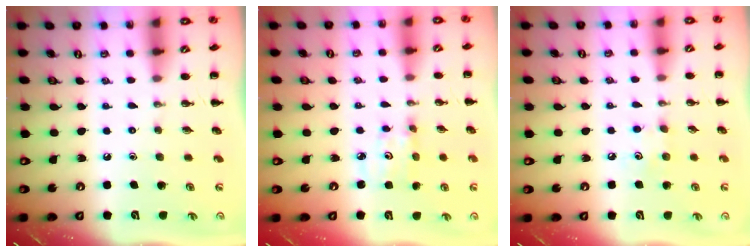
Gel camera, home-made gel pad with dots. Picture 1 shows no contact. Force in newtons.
{"total": 2.8, "press": 2.8, "slide": 0.4}
{"total": 5.0, "press": 4.8, "slide": 1.4}